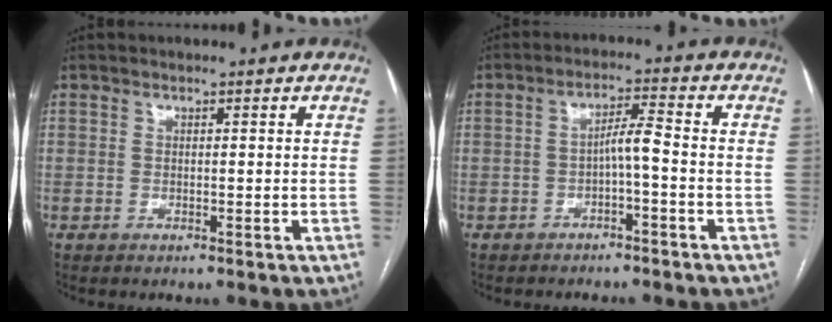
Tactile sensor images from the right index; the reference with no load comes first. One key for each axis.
{"total": 3.6, "fx": -1.3, "fy": 0.2, "fz": 3.4, "tx": -0.057, "ty": 0.014, "tz": -0.020}